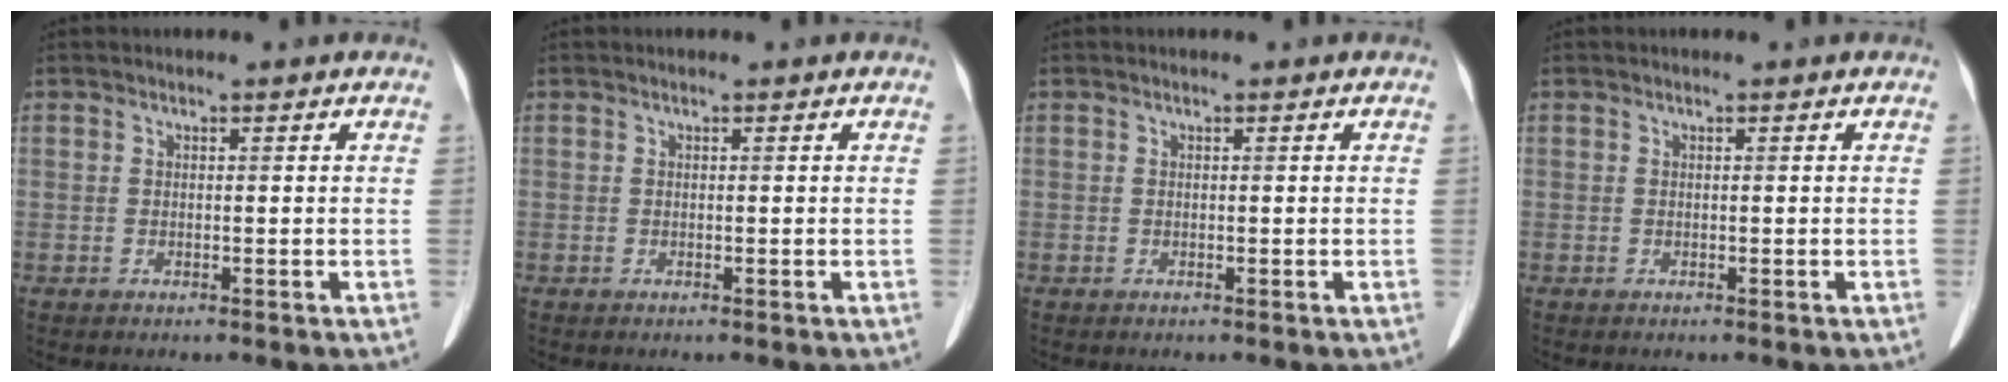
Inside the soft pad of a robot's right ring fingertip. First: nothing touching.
{"total": 0.0}
{"total": 0.0}
{"total": 0.0}